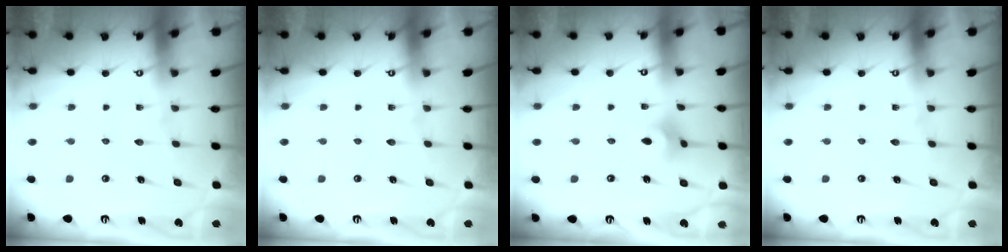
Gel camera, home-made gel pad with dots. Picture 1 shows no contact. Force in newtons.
{"total": 0.0}
{"total": 3.3, "press": 3.2, "slide": 0.5}
{"total": 0.0}